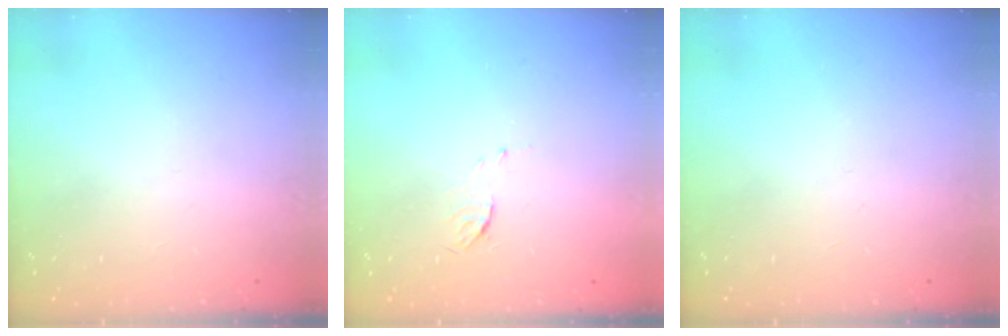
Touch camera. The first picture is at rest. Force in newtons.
{"total": 3.9, "press": 3.9, "slide": 0.4}
{"total": 0.0}